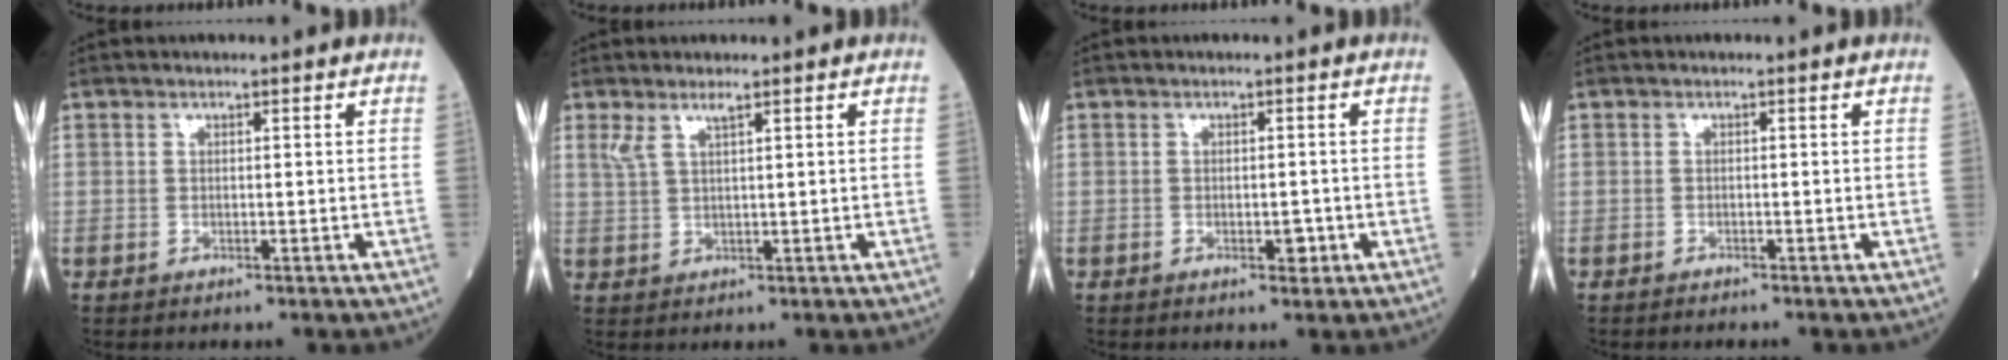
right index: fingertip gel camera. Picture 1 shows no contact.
{"total": 2.4, "force": [1.6, 0.1, 1.8], "torque": [-0.048, 0.009, 0.038]}
{"total": 1.9, "force": [-0.8, 0.8, 1.5], "torque": [-0.019, 0.001, -0.010]}
{"total": 0.9, "force": [-0.9, 0.0, 0.2], "torque": [-0.005, -0.001, -0.013]}